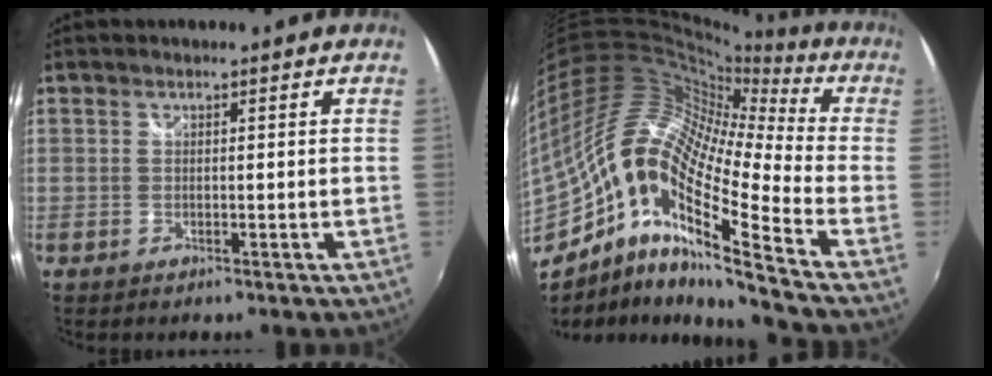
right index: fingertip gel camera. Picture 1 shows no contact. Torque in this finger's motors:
{"motor_torque": [1.11, -1.02, 0.48, 0.10]}